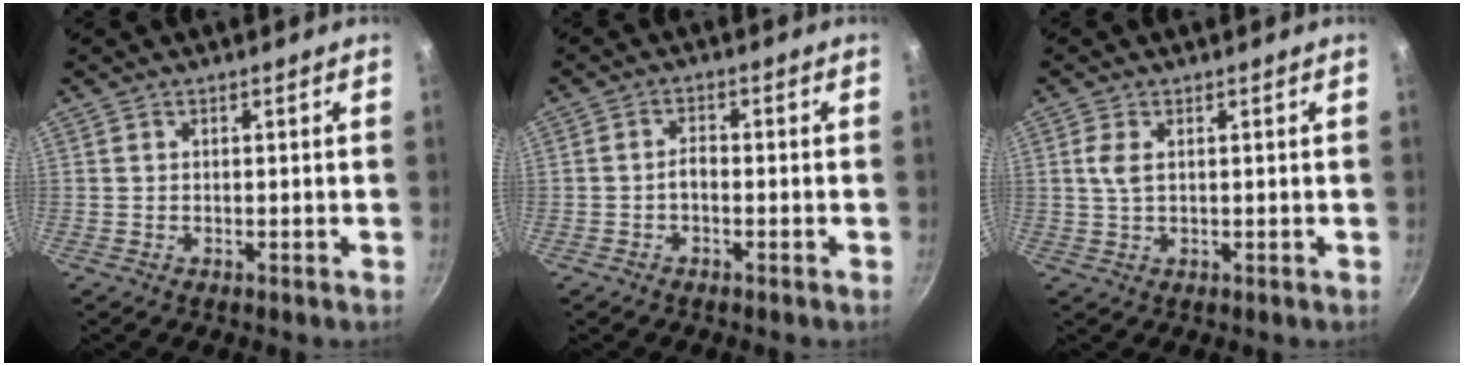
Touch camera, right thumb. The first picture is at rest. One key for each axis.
{"total": 2.1, "fx": -0.9, "fy": 1.1, "fz": 1.5, "tx": -0.021, "ty": 0.017, "tz": -0.019}
{"total": 3.0, "fx": 0.8, "fy": 1.5, "fz": 2.4, "tx": -0.052, "ty": 0.001, "tz": 0.015}